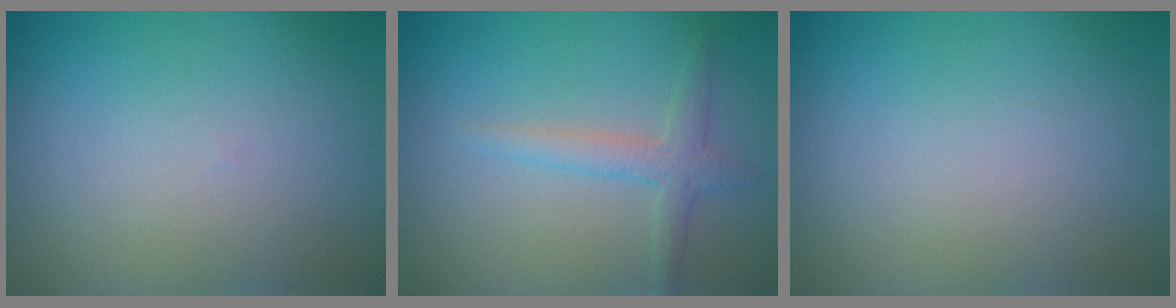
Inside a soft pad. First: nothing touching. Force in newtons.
{"total": 2.3, "press": 2.3, "slide": 0.1}
{"total": 0.0}